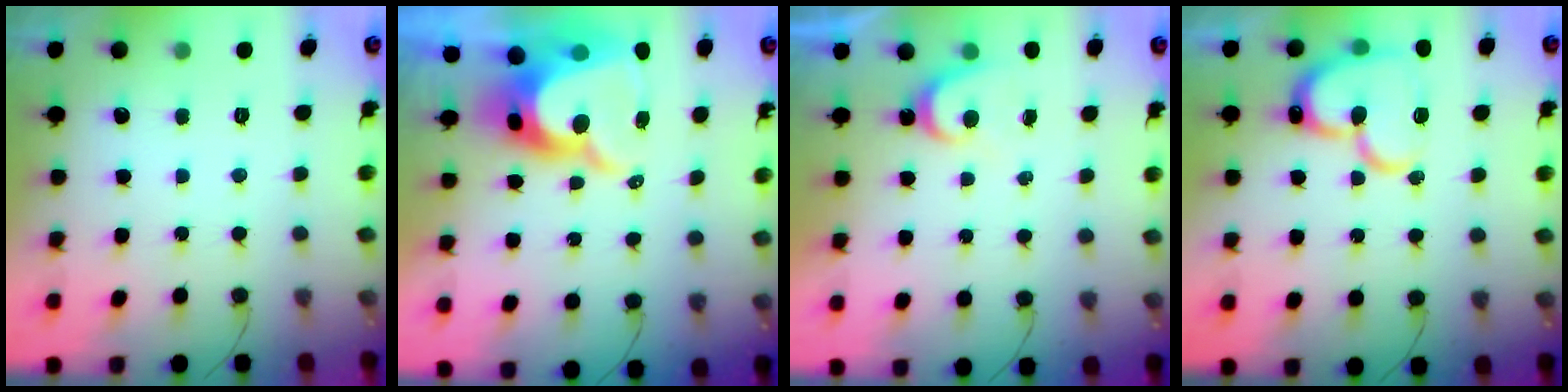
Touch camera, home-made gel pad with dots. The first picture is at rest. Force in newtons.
{"total": 14.7, "press": 14.7, "slide": 1.0}
{"total": 3.7, "press": 3.7, "slide": 0.4}
{"total": 17.4, "press": 17.3, "slide": 1.3}